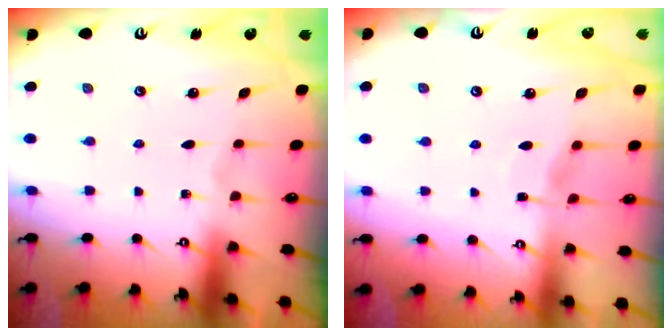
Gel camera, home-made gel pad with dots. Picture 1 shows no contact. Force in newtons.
{"total": 3.0, "press": 2.9, "slide": 0.6}